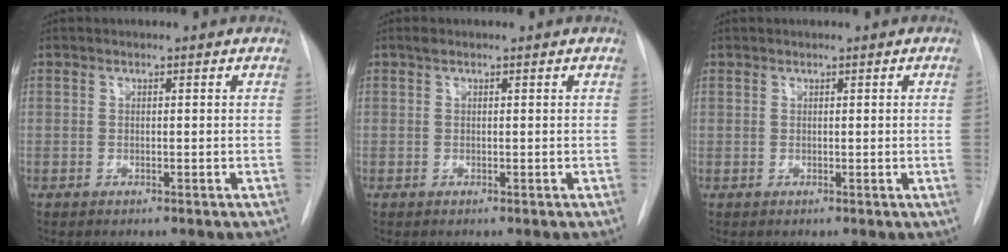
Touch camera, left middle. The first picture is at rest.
{"total": 0.6, "force": [0.5, 0.2, 0.3], "torque": [-0.010, 0.014, 0.008]}
{"total": 1.0, "force": [0.1, -0.5, 0.9], "torque": [-0.011, -0.003, 0.001]}